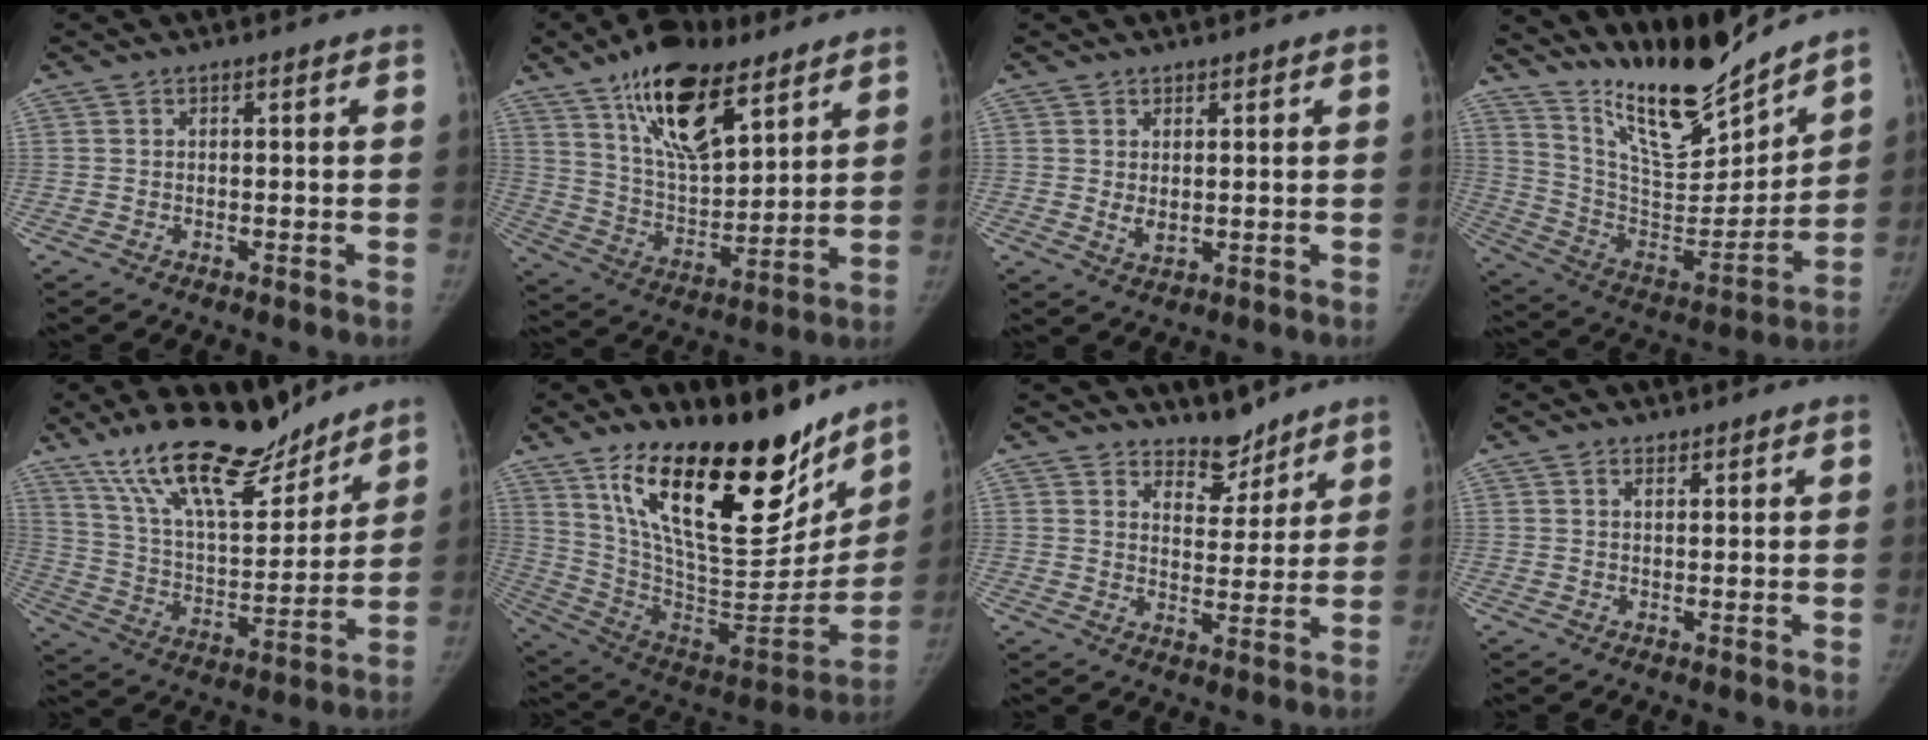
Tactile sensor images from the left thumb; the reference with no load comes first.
{"total": 19.3, "force": [11.4, 8.3, 13.2], "torque": [-0.193, -0.055, 0.206]}
{"total": 2.1, "force": [0.8, 1.3, 1.5], "torque": [-0.020, -0.014, 0.018]}
{"total": 20.1, "force": [17.7, 3.5, 8.8], "torque": [-0.104, -0.116, 0.314]}
{"total": 21.1, "force": [16.3, 7.1, 11.3], "torque": [-0.157, -0.084, 0.285]}
{"total": 31.3, "force": [19.7, 11.8, 21.3], "torque": [-0.299, -0.093, 0.333]}
{"total": 6.2, "force": [5.6, 2.7, 0.7], "torque": [0.020, -0.053, 0.095]}
{"total": 1.0, "force": [0.9, 0.5, 0.2], "torque": [0.004, -0.008, 0.011]}